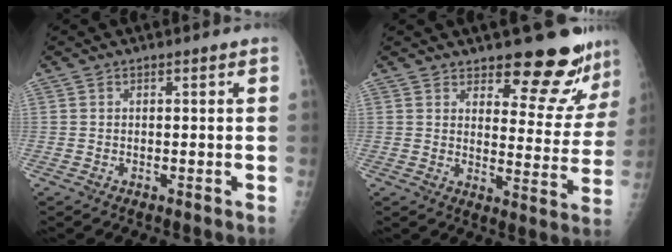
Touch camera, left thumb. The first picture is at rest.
{"total": 13.7, "force": [11.8, 4.2, 5.5], "torque": [-0.023, -0.098, 0.145]}